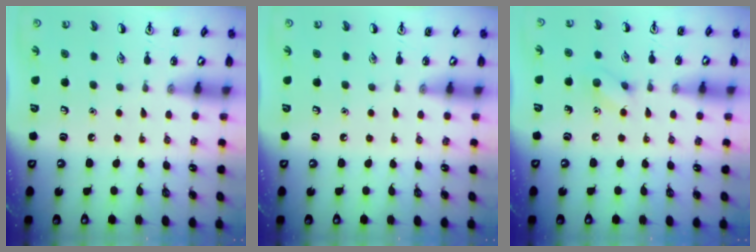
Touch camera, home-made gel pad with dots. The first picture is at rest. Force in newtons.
{"total": 0.0}
{"total": 6.4, "press": 6.3, "slide": 1.4}